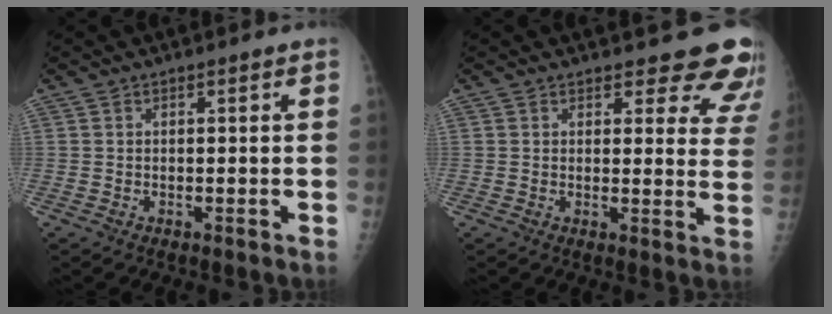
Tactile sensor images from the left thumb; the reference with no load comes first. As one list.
[{"total": 11.2, "force": [10.3, 3.8, 2.2], "torque": [0.027, -0.070, 0.088]}]